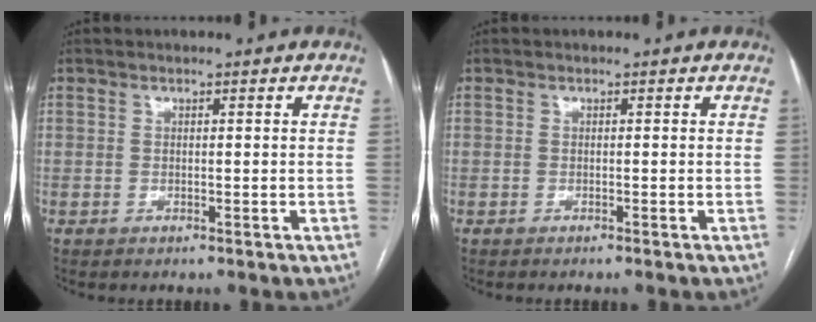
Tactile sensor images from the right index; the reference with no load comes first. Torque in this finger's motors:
{"motor_torque": [0.03, -0.07, 0.04, 0.01]}